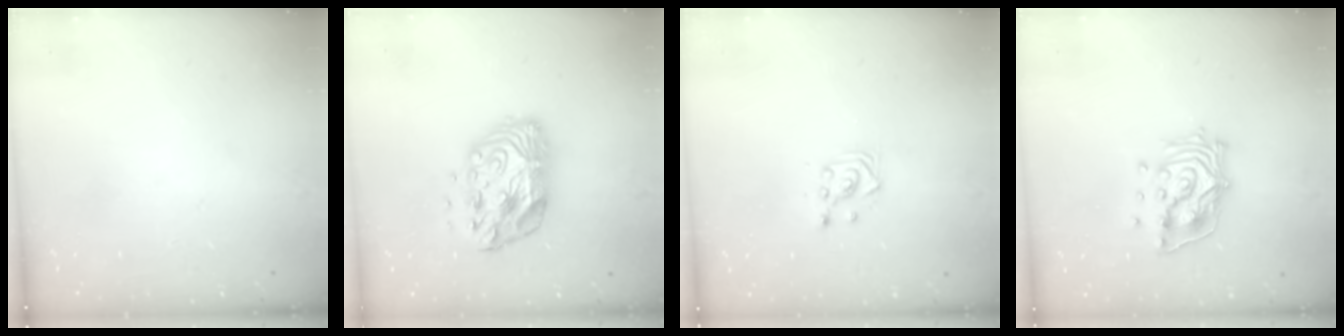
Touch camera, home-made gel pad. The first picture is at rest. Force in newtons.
{"total": 12.5, "press": 12.5, "slide": 0.9}
{"total": 3.0, "press": 3.0, "slide": 0.5}
{"total": 12.9, "press": 12.8, "slide": 1.8}